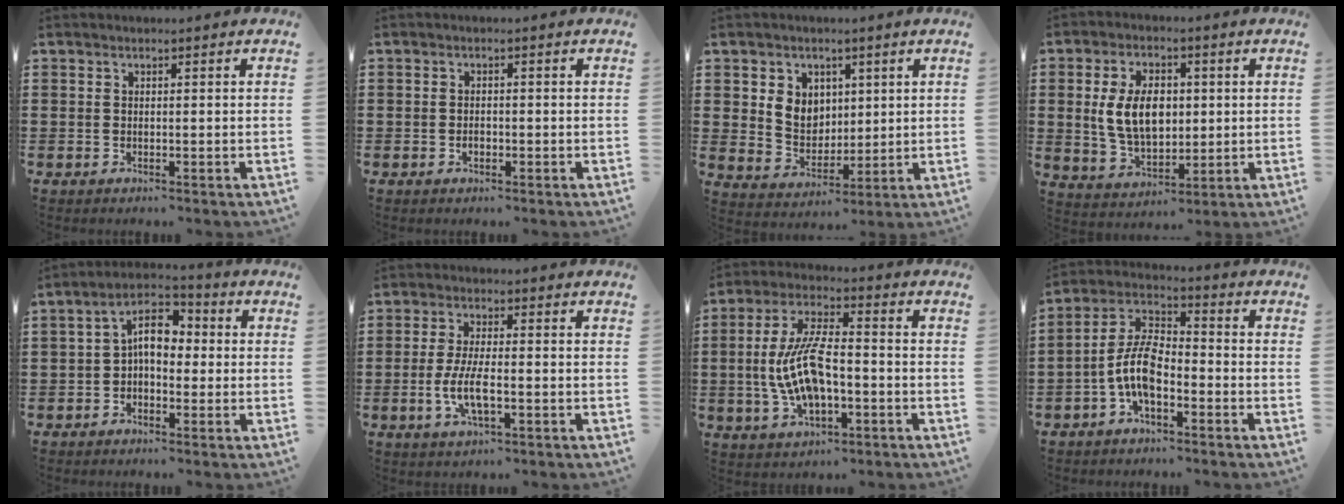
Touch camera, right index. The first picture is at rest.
{"total": 1.0, "force": [-0.5, 0.6, 0.6], "torque": [-0.013, -0.001, -0.010]}
{"total": 5.6, "force": [2.1, 4.9, 1.6], "torque": [-0.047, 0.012, 0.037]}
{"total": 8.8, "force": [0.9, 5.5, 6.8], "torque": [-0.150, 0.009, 0.010]}
{"total": 6.5, "force": [-0.2, 3.6, 5.4], "torque": [-0.111, 0.017, -0.010]}
{"total": 5.9, "force": [-1.6, 1.8, 5.3], "torque": [-0.118, -0.006, -0.036]}
{"total": 10.9, "force": [-1.8, 4.4, 9.8], "torque": [-0.223, -0.008, -0.040]}
{"total": 8.3, "force": [-3.1, 3.8, 6.7], "torque": [-0.172, -0.004, -0.068]}